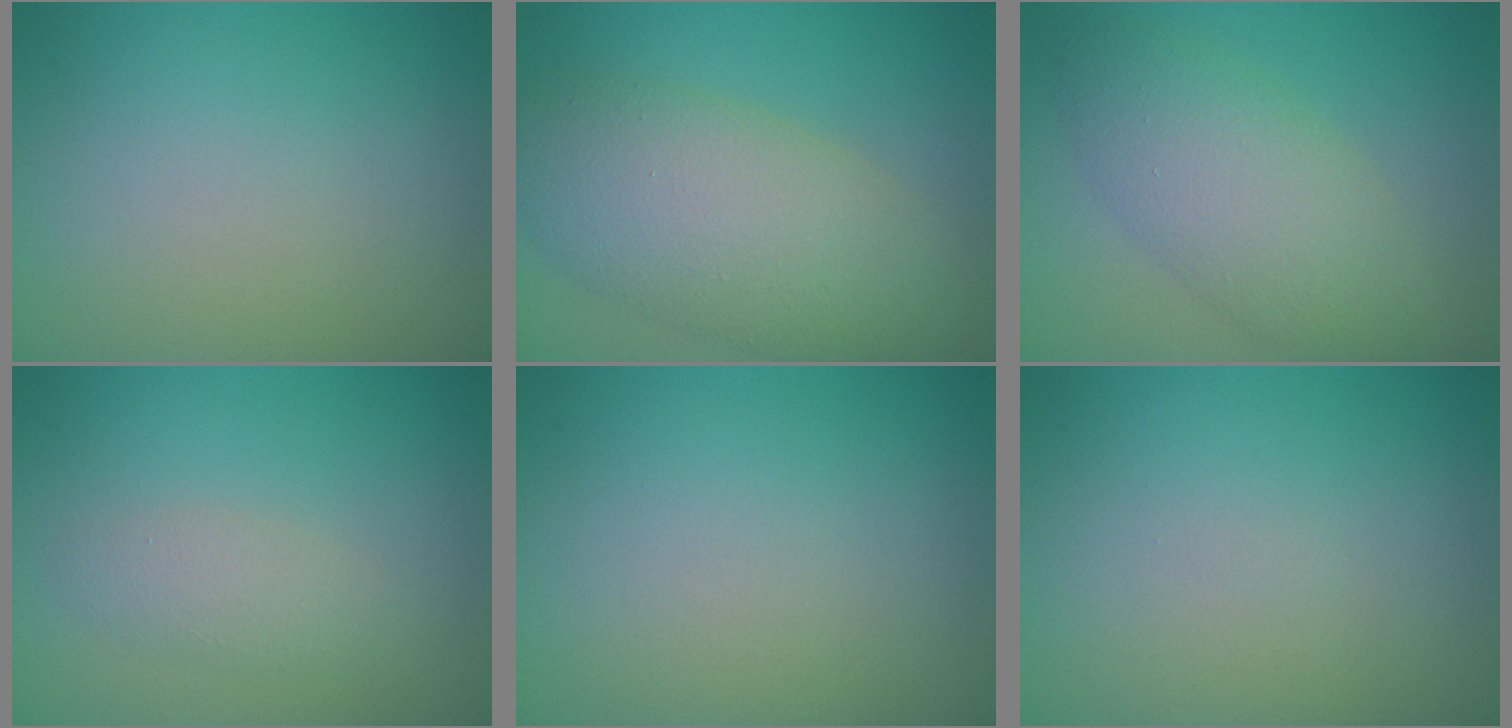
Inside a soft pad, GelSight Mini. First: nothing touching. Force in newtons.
{"total": 8.8, "press": 8.8, "slide": 0.7}
{"total": 6.0, "press": 6.0, "slide": 0.1}
{"total": 1.8, "press": 1.8, "slide": 0.0}
{"total": 0.0}
{"total": 0.0}